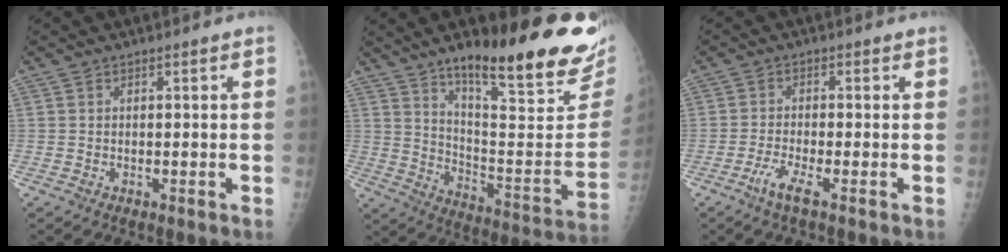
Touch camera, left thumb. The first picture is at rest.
{"total": 26.5, "force": [17.9, 5.6, 18.7], "torque": [-0.245, -0.094, 0.273]}
{"total": 3.5, "force": [-2.0, 0.1, 2.9], "torque": [-0.072, 0.000, -0.046]}